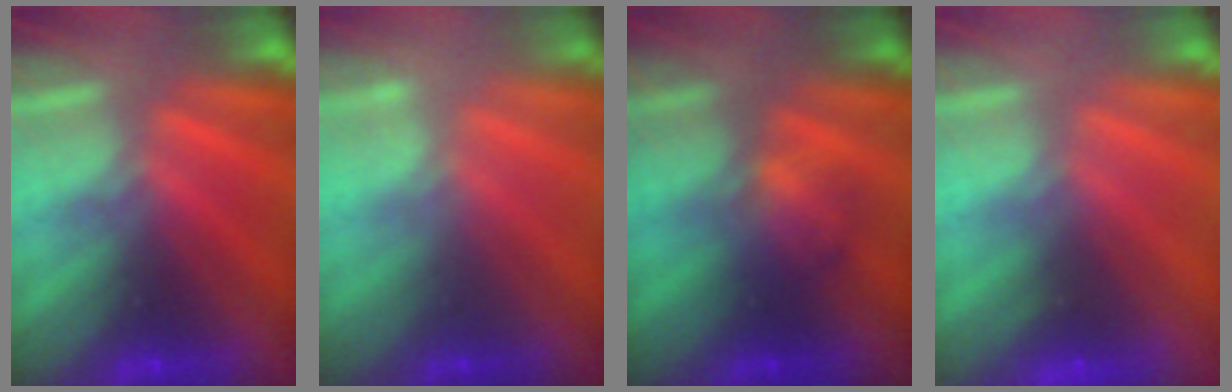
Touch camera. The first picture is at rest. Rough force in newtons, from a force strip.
{"total": 2.4}
{"total": 2.0}
{"total": 2.3}